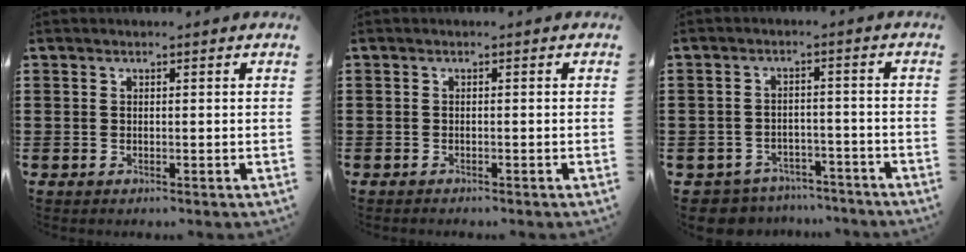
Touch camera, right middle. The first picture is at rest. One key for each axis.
{"total": 0.5, "fx": -0.5, "fy": 0.0, "fz": 0.0, "tx": 0.000, "ty": -0.001, "tz": -0.011}
{"total": 4.2, "fx": -4.1, "fy": 1.0, "fz": -0.2, "tx": -0.011, "ty": 0.004, "tz": -0.090}